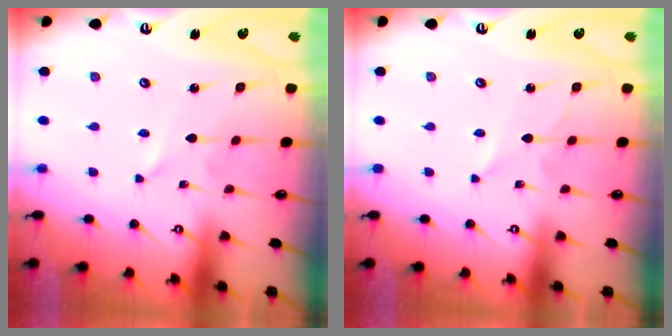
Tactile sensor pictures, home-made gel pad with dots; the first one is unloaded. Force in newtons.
{"total": 1.7, "press": 1.7, "slide": 0.2}